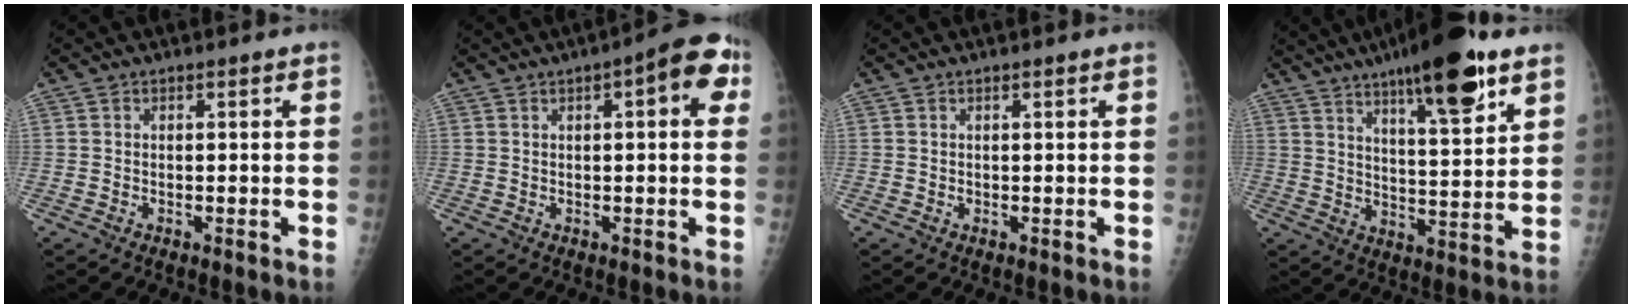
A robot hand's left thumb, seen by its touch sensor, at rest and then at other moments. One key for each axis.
{"total": 8.7, "fx": 2.7, "fy": 2.9, "fz": 7.7, "tx": -0.084, "ty": 0.015, "tz": 0.026}
{"total": 0.6, "fx": 0.2, "fy": 0.3, "fz": 0.4, "tx": -0.001, "ty": 0.001, "tz": 0.005}
{"total": 18.2, "fx": 11.1, "fy": 4.5, "fz": 13.8, "tx": -0.188, "ty": -0.045, "tz": 0.172}